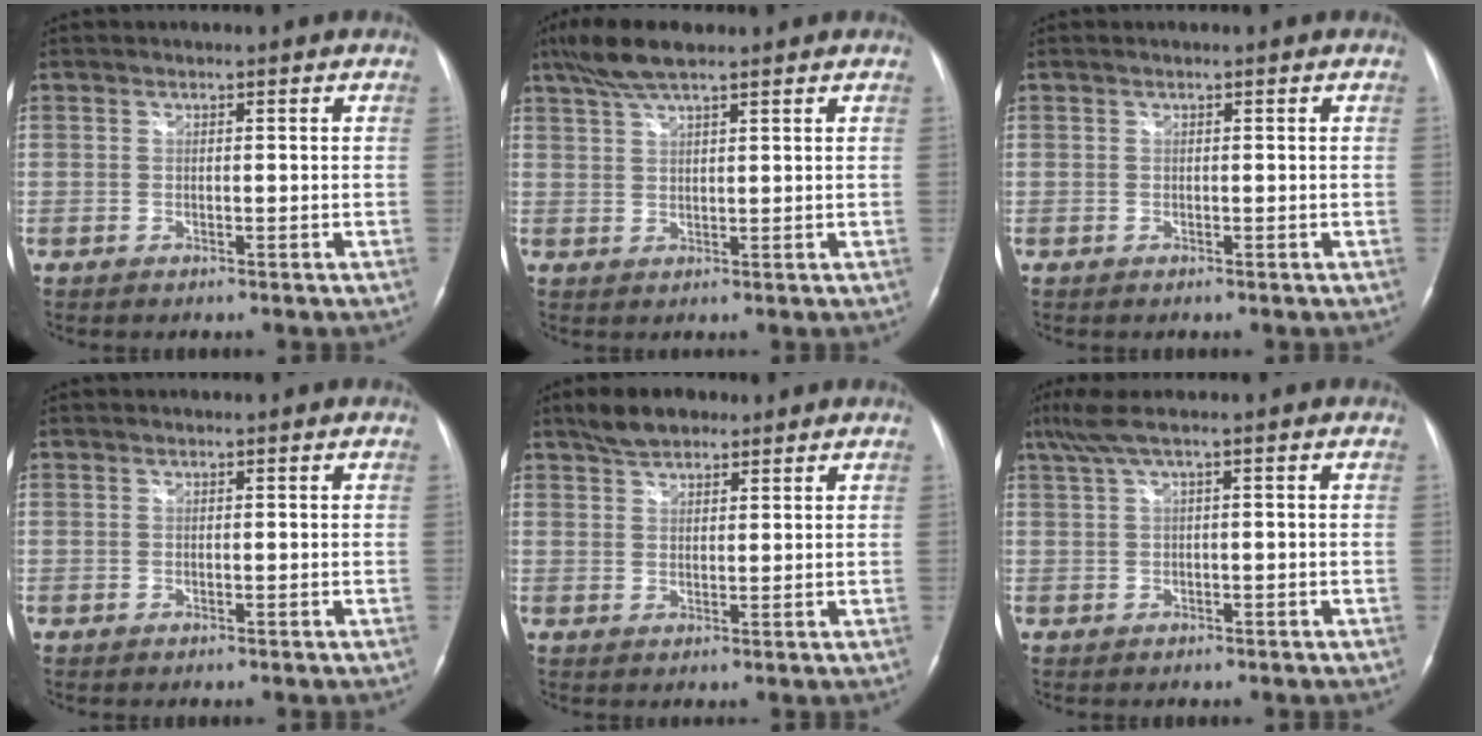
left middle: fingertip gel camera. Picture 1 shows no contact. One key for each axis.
{"total": 6.3, "fx": 4.8, "fy": 0.9, "fz": 4.0, "tx": -0.087, "ty": 0.020, "tz": 0.091}
{"total": 0.0}
{"total": 0.0}
{"total": 5.1, "fx": 3.9, "fy": 2.2, "fz": 2.3, "tx": -0.050, "ty": 0.013, "tz": 0.074}
{"total": 3.7, "fx": 1.6, "fy": -0.2, "fz": 3.3, "tx": -0.077, "ty": 0.032, "tz": 0.038}